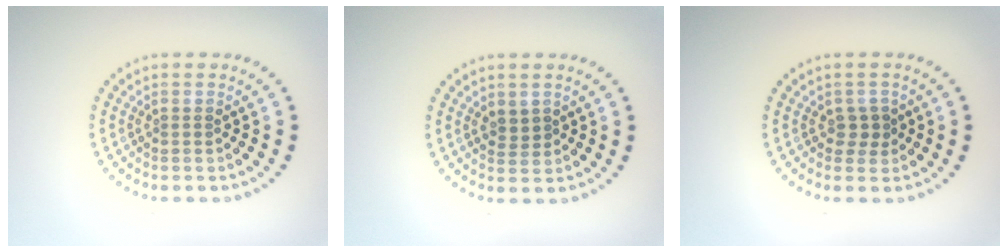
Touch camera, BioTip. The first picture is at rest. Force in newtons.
{"total": 0.8, "press": 0.6, "slide": 0.6}
{"total": 1.5, "press": 1.4, "slide": 0.5}